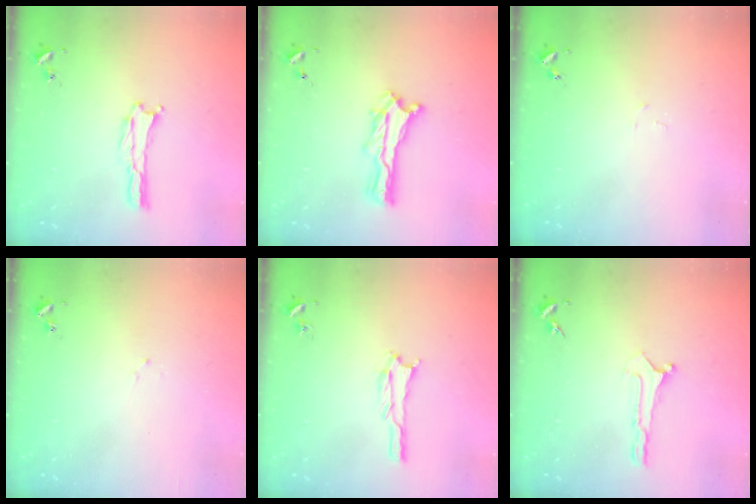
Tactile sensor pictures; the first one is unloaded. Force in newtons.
{"total": 1.2, "press": 1.2, "slide": 0.2}
{"total": 1.0, "press": 1.0, "slide": 0.1}
{"total": 1.1, "press": 1.0, "slide": 0.2}
{"total": 1.1, "press": 1.1, "slide": 0.1}
{"total": 0.0}